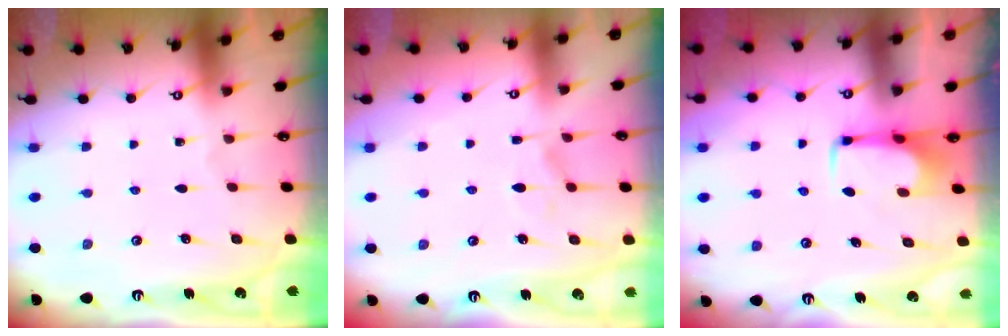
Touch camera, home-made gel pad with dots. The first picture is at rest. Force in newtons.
{"total": 1.0, "press": 0.2, "slide": 0.9}
{"total": 1.6, "press": 1.6, "slide": 0.5}